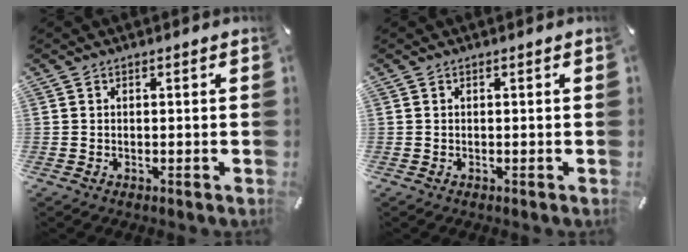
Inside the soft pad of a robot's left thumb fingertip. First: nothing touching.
{"total": 0.0}